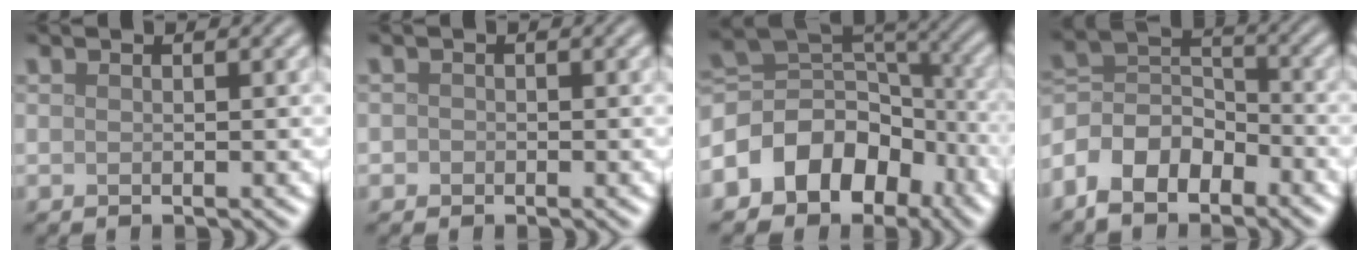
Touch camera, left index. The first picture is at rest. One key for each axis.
{"total": 0.8, "fx": -0.1, "fy": 0.8, "fz": 0.1, "tx": 0.004, "ty": -0.004, "tz": -0.006}
{"total": 8.7, "fx": -4.2, "fy": 6.5, "fz": 4.0, "tx": -0.058, "ty": 0.012, "tz": -0.093}
{"total": 5.8, "fx": -3.6, "fy": 3.4, "fz": 3.1, "tx": -0.056, "ty": 0.007, "tz": -0.081}